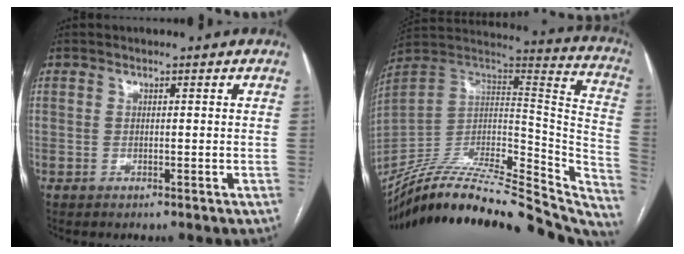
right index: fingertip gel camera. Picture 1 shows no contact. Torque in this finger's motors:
{"motor_torque": [-1.05, -1.09, -1.05, -0.21]}